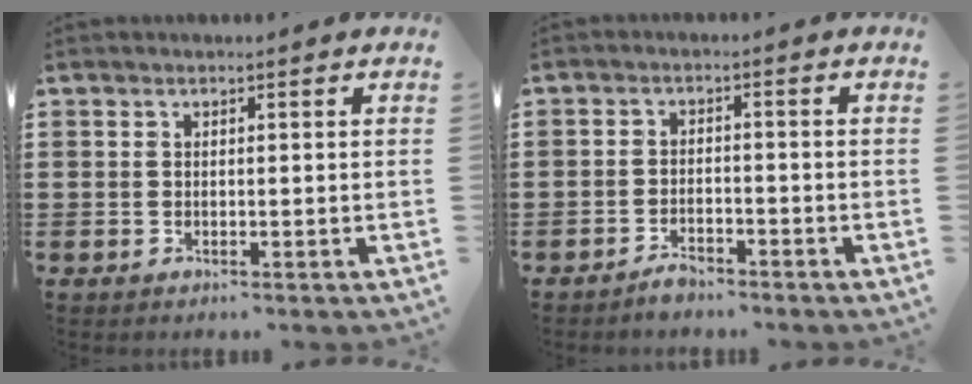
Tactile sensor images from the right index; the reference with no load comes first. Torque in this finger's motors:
{"motor_torque": [0.41, 1.63, 0.01, 0.00]}